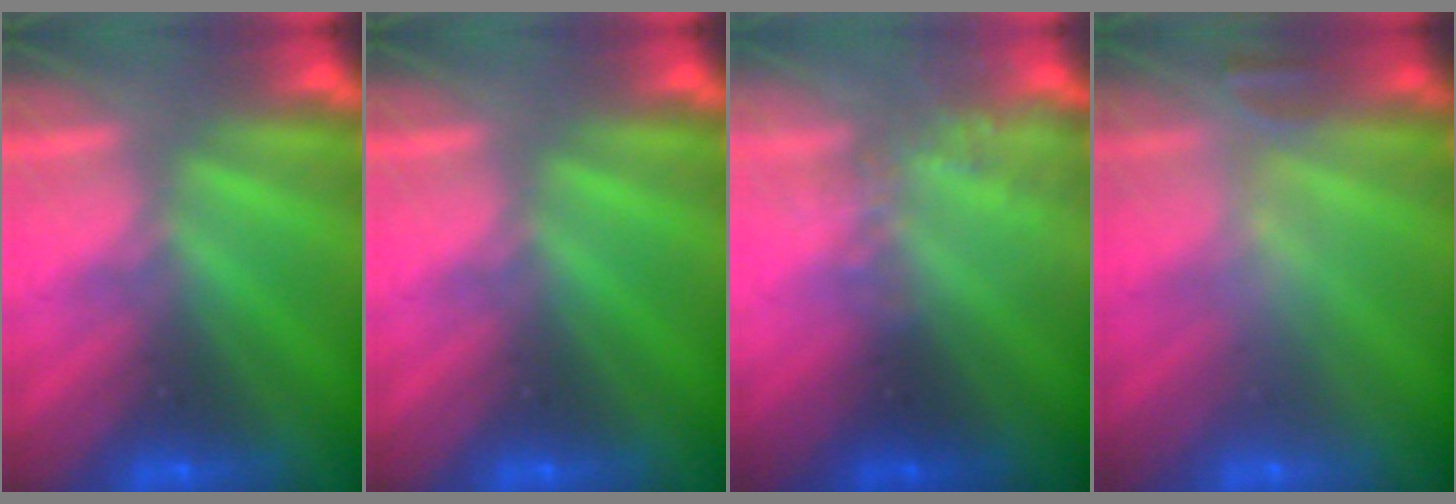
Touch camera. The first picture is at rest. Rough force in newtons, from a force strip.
{"total": 0.0}
{"total": 2.3}
{"total": 2.4}